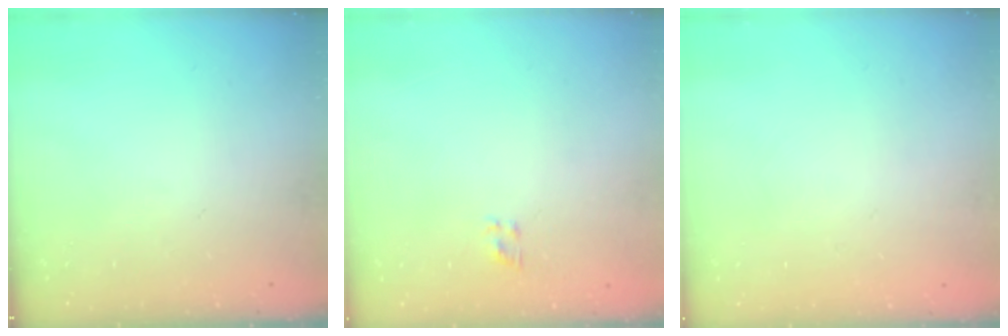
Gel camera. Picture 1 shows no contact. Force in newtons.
{"total": 1.1, "press": 0.8, "slide": 0.7}
{"total": 1.9, "press": 1.9, "slide": 0.2}